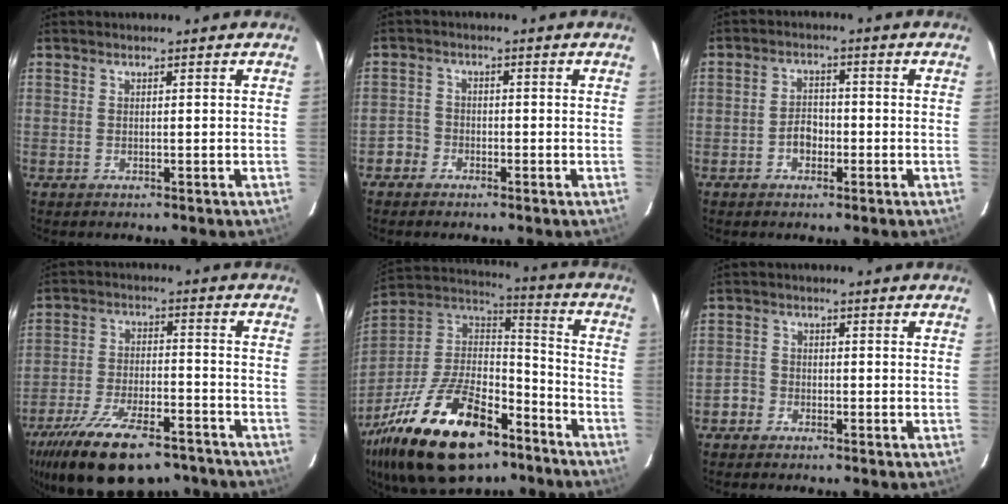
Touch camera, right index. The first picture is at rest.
{"total": 3.0, "force": [-1.9, 2.4, 0.0], "torque": [0.002, 0.015, -0.038]}
{"total": 3.5, "force": [-1.5, 2.5, 1.9], "torque": [-0.038, 0.009, -0.026]}
{"total": 21.9, "force": [-16.5, 8.4, 11.7], "torque": [-0.231, -0.026, -0.251]}
{"total": 31.3, "force": [-19.5, 14.3, 19.9], "torque": [-0.397, -0.011, -0.310]}
{"total": 2.8, "force": [-1.7, 2.2, 0.1], "torque": [-0.002, 0.012, -0.035]}